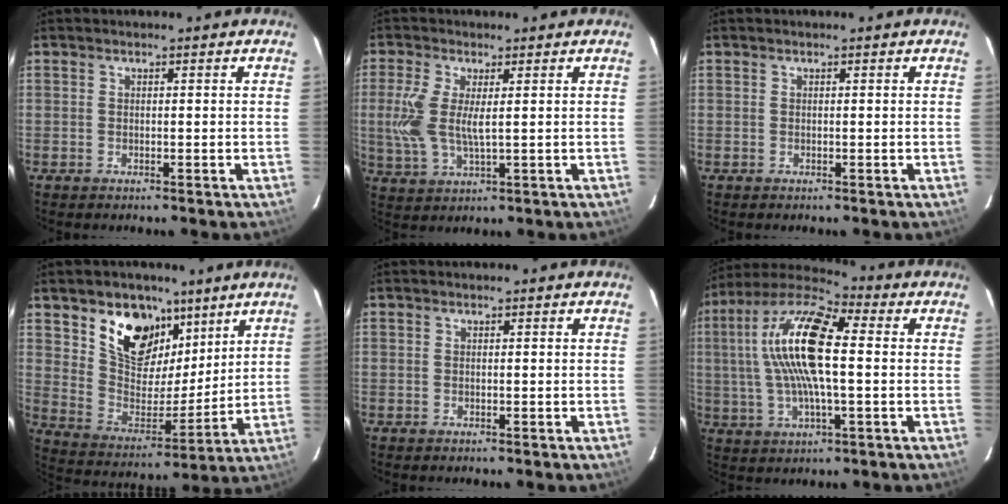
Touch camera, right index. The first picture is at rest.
{"total": 3.5, "force": [0.1, 1.9, 2.9], "torque": [-0.067, -0.001, 0.002]}
{"total": 0.0}
{"total": 15.5, "force": [9.3, 9.8, 7.5], "torque": [-0.149, -0.001, 0.175]}
{"total": 0.0}
{"total": 17.2, "force": [1.9, 5.3, 16.2], "torque": [-0.313, 0.018, 0.023]}